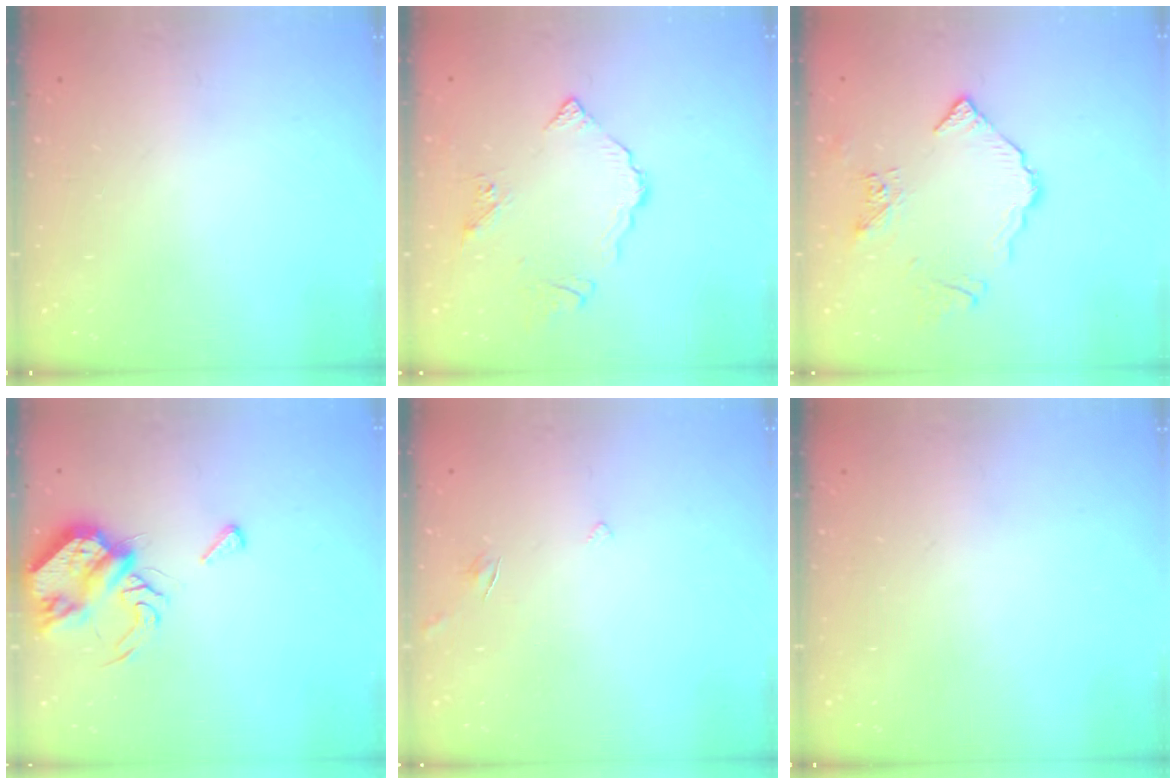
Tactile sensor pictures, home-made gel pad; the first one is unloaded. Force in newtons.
{"total": 6.1, "press": 6.1, "slide": 0.3}
{"total": 8.8, "press": 8.8, "slide": 0.9}
{"total": 7.6, "press": 7.6, "slide": 0.8}
{"total": 2.8, "press": 2.8, "slide": 0.3}
{"total": 0.0}